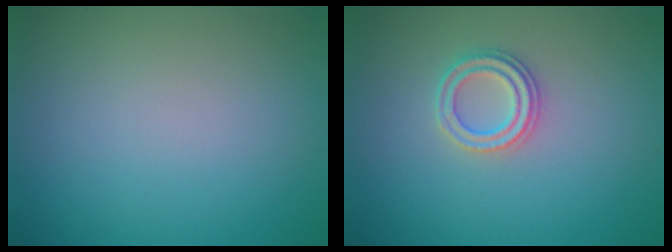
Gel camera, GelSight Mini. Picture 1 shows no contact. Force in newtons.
{"total": 2.3, "press": 2.2, "slide": 0.5}